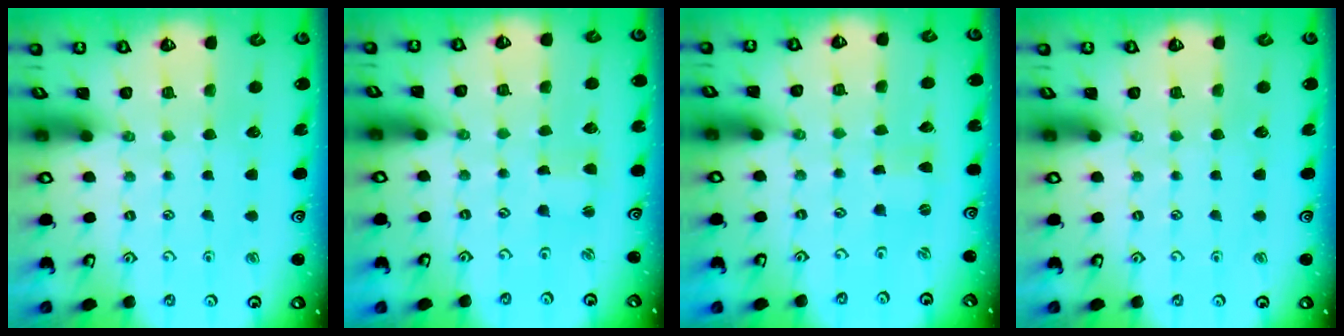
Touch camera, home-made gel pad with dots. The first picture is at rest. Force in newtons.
{"total": 1.4, "press": 1.3, "slide": 0.2}
{"total": 0.0}
{"total": 0.0}